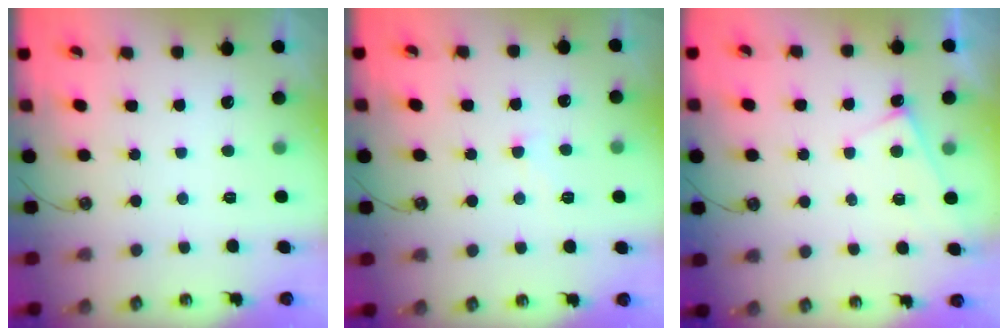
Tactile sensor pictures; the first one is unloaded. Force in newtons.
{"total": 2.2, "press": 2.2, "slide": 0.4}
{"total": 1.3, "press": 1.3, "slide": 0.3}